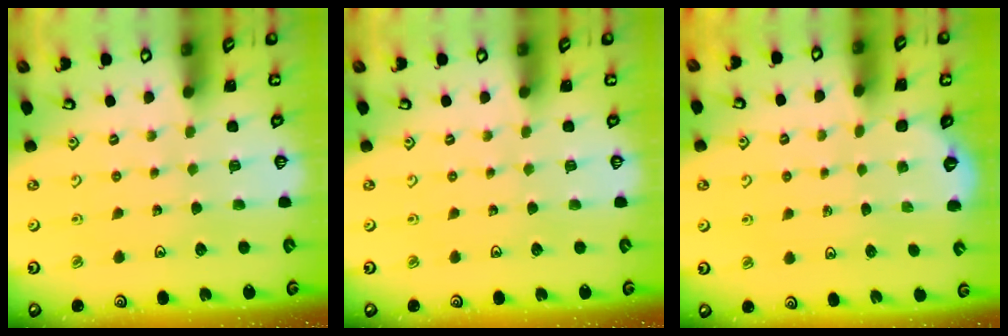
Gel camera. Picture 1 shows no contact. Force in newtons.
{"total": 0.0}
{"total": 1.4, "press": 0.8, "slide": 1.2}